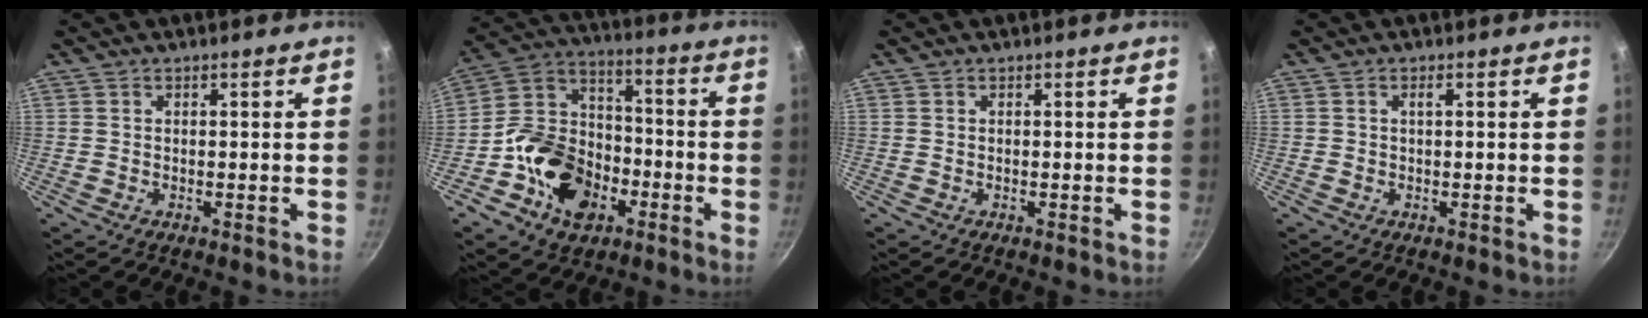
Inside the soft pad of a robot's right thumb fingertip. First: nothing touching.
{"total": 16.9, "force": [-6.7, 12.3, 9.4], "torque": [-0.141, 0.048, -0.133]}
{"total": 0.0}
{"total": 0.7, "force": [0.2, 0.2, 0.7], "torque": [-0.013, 0.003, 0.004]}